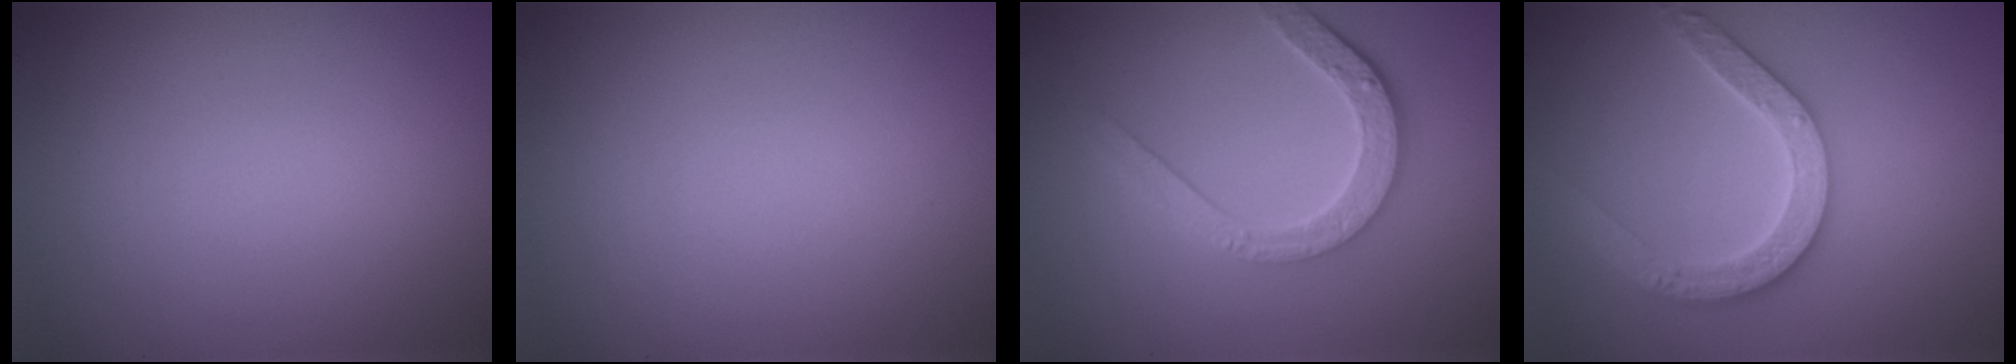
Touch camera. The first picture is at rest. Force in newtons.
{"total": 0.0}
{"total": 4.7, "press": 3.6, "slide": 3.1}
{"total": 4.0, "press": 3.9, "slide": 0.9}